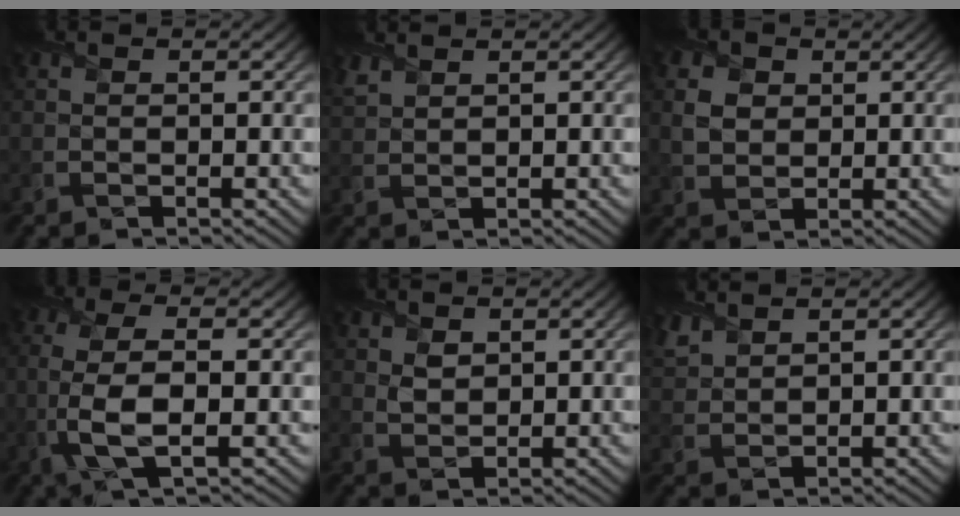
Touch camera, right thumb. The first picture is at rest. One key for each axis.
{"total": 2.2, "fx": 2.0, "fy": 0.5, "fz": 0.7, "tx": -0.025, "ty": 0.006, "tz": 0.051}
{"total": 4.0, "fx": 1.4, "fy": 3.1, "fz": 2.0, "tx": -0.055, "ty": -0.001, "tz": 0.026}
{"total": 6.9, "fx": -1.3, "fy": 2.5, "fz": 6.3, "tx": -0.152, "ty": 0.002, "tz": -0.027}
{"total": 2.4, "fx": 1.5, "fy": 1.5, "fz": 1.2, "tx": -0.031, "ty": -0.005, "tz": 0.033}
{"total": 3.9, "fx": 3.3, "fy": 1.2, "fz": 1.6, "tx": -0.052, "ty": 0.010, "tz": 0.076}